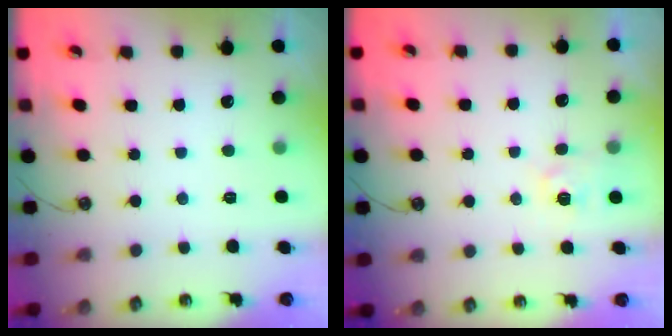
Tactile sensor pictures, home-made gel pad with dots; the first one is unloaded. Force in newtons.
{"total": 3.5, "press": 3.4, "slide": 0.4}